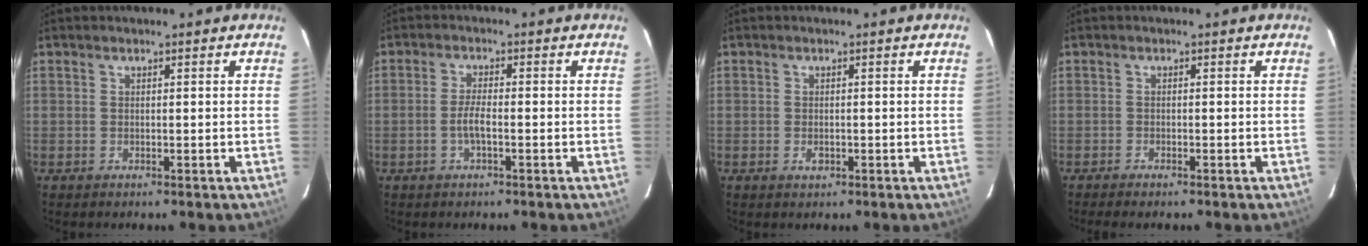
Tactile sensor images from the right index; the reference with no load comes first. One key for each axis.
{"total": 2.9, "fx": -1.1, "fy": 0.5, "fz": 2.6, "tx": -0.056, "ty": 0.002, "tz": -0.022}
{"total": 1.5, "fx": -0.6, "fy": 1.0, "fz": 0.9, "tx": -0.016, "ty": 0.000, "tz": -0.009}
{"total": 2.1, "fx": -1.8, "fy": 0.3, "fz": 1.0, "tx": -0.028, "ty": -0.007, "tz": -0.033}